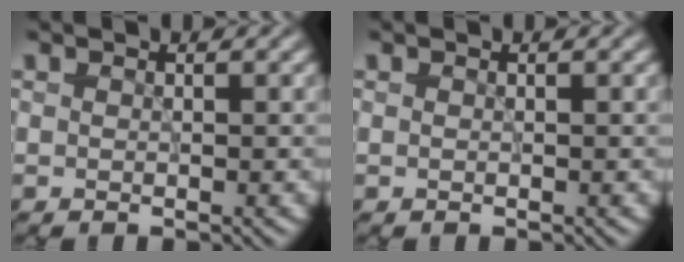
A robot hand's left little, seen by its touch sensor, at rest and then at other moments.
{"total": 0.0}